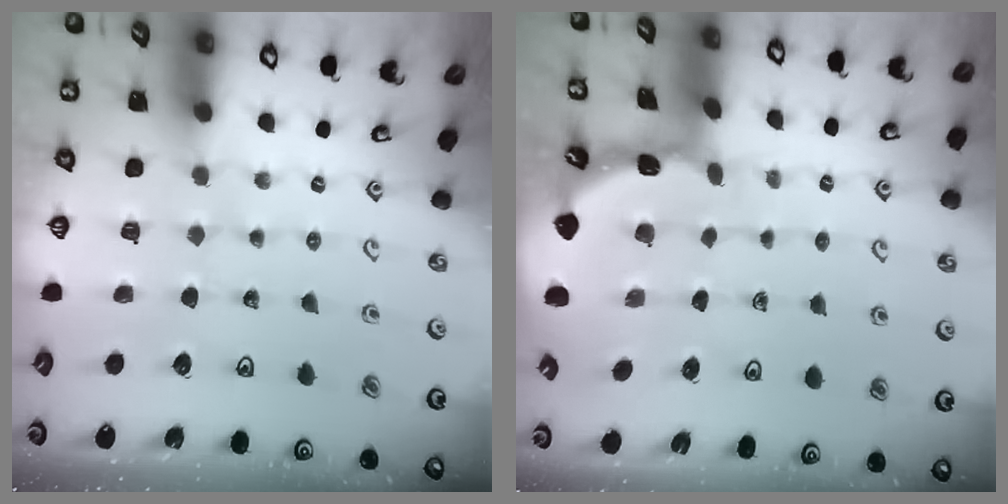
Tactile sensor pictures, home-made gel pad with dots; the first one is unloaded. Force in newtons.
{"total": 1.7, "press": 1.7, "slide": 0.2}